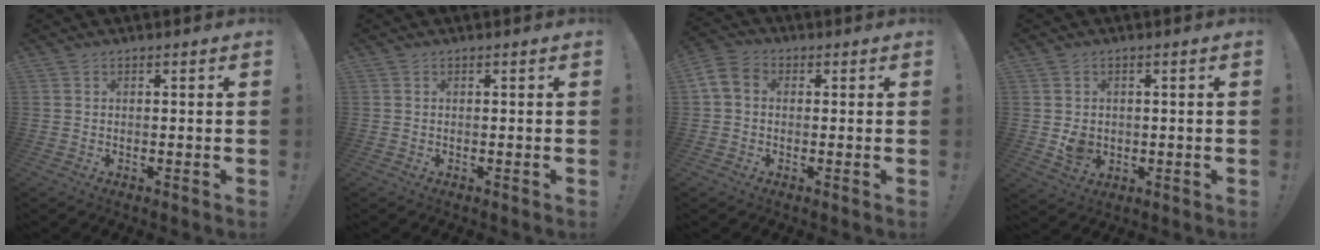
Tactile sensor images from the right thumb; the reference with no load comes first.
{"total": 0.0}
{"total": 6.7, "force": [0.7, 5.1, 4.3], "torque": [-0.091, 0.012, 0.020]}
{"total": 5.2, "force": [-0.1, 4.6, 2.3], "torque": [-0.018, -0.001, 0.000]}